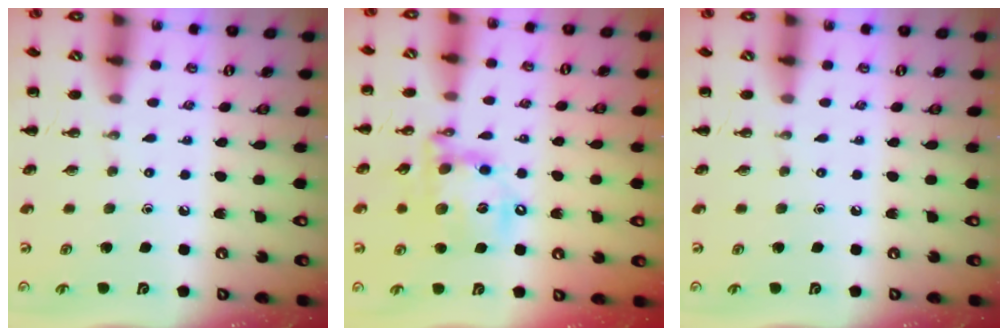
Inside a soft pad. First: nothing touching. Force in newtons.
{"total": 16.5, "press": 16.2, "slide": 3.3}
{"total": 0.0}